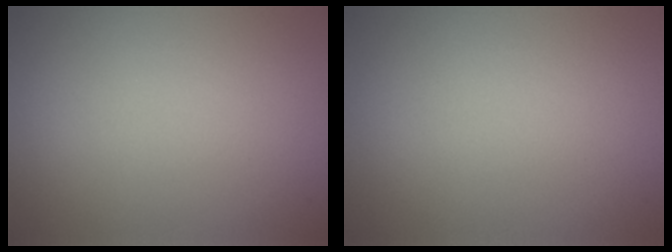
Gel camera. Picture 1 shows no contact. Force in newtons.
{"total": 0.0}